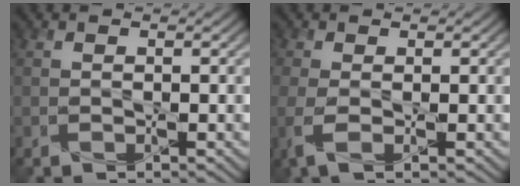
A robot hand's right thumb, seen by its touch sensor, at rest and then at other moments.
{"total": 3.1, "force": [-0.6, 1.2, 2.8], "torque": [-0.080, -0.011, -0.015]}